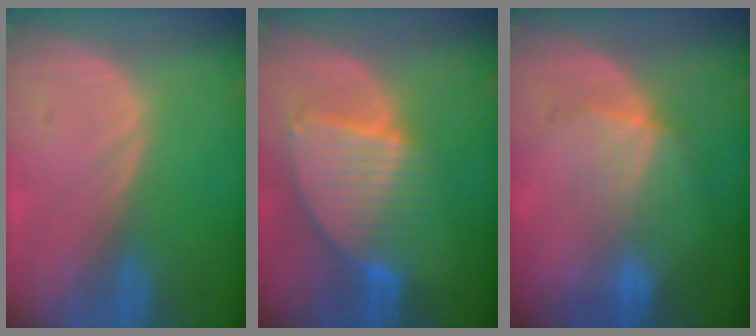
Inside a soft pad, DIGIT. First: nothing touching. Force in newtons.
{"total": 8.7, "press": 7.5, "slide": 4.3}
{"total": 4.6, "press": 4.4, "slide": 1.1}